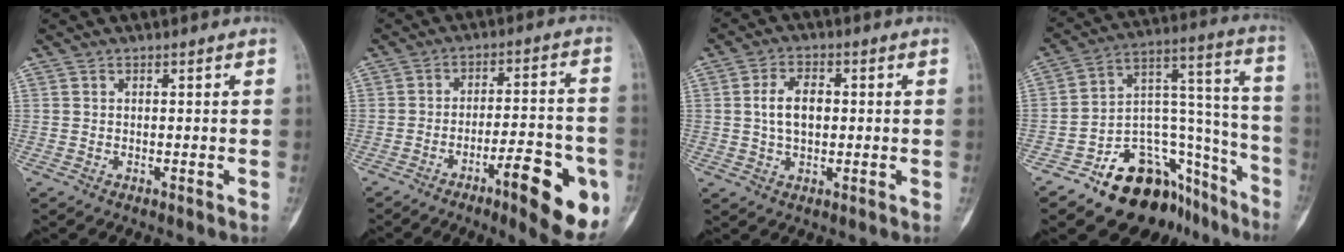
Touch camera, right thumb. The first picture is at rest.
{"total": 15.6, "force": [-6.7, 4.0, 13.5], "torque": [-0.172, 0.022, -0.089]}
{"total": 6.6, "force": [0.6, 4.0, 5.2], "torque": [-0.088, 0.009, 0.009]}
{"total": 22.5, "force": [-14.5, 12.2, 12.2], "torque": [-0.122, 0.136, -0.223]}